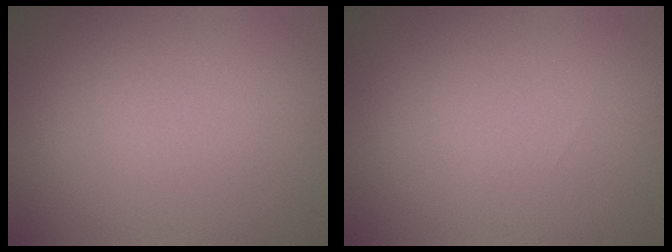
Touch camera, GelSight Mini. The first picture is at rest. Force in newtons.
{"total": 0.0}